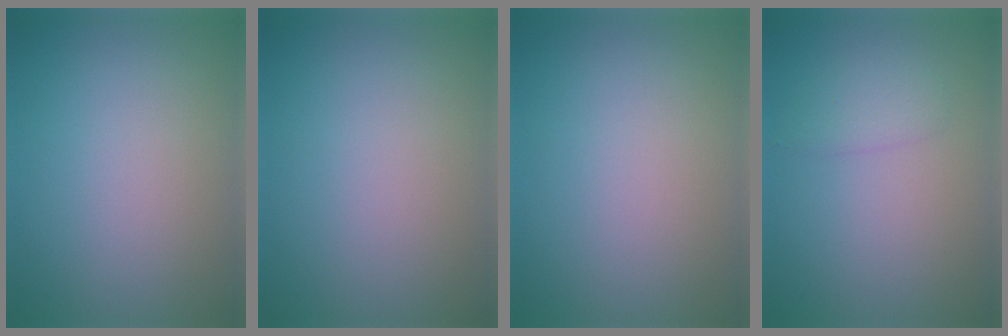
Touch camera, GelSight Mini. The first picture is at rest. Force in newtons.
{"total": 0.0}
{"total": 0.0}
{"total": 1.4, "press": 1.4, "slide": 0.1}